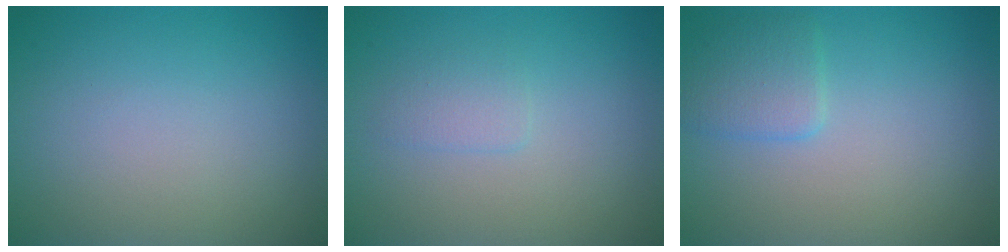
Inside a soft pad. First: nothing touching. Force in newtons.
{"total": 1.2, "press": 1.2, "slide": 0.1}
{"total": 2.2, "press": 2.2, "slide": 0.1}